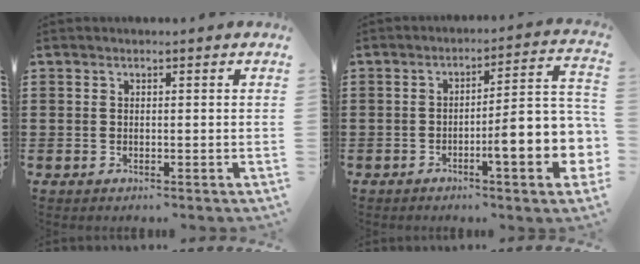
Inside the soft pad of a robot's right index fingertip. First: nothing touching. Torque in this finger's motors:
{"motor_torque": [2.14, 0.00, 0.92, 0.21]}